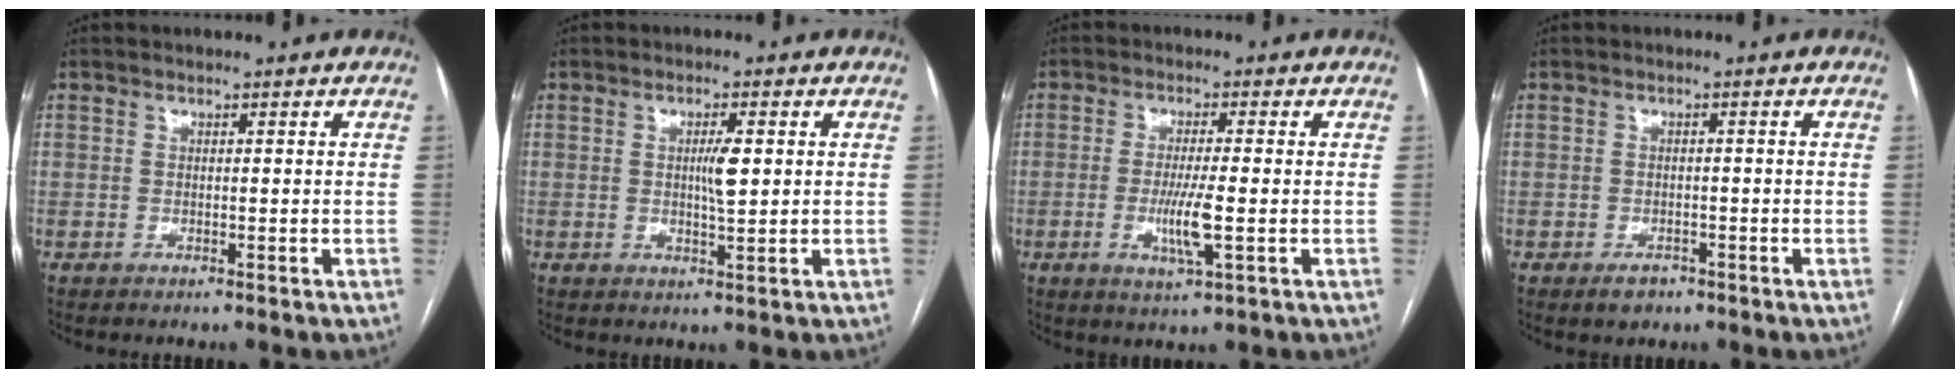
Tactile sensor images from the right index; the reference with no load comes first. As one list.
[{"total": 3.6, "force": [0.5, 0.6, 3.5], "torque": [-0.059, 0.000, 0.008]}, {"total": 6.0, "force": [-1.3, 0.3, 5.8], "torque": [-0.114, -0.014, -0.022]}, {"total": 2.6, "force": [-1.7, 1.7, 1.0], "torque": [-0.013, 0.002, -0.019]}]